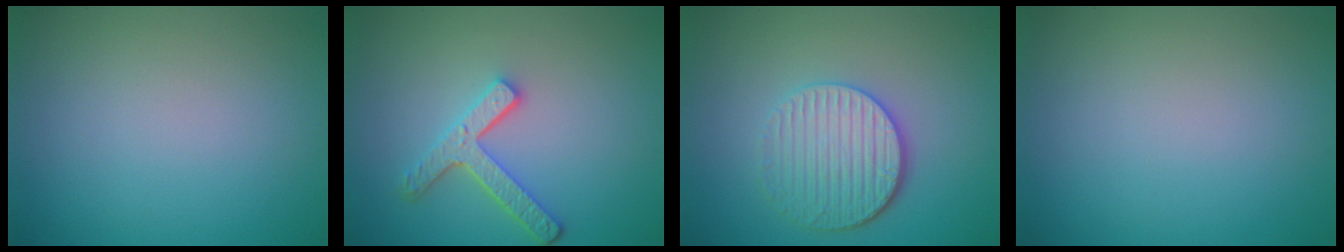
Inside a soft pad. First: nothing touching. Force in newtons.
{"total": 3.8, "press": 3.0, "slide": 2.4}
{"total": 4.3, "press": 3.6, "slide": 2.3}
{"total": 0.0}